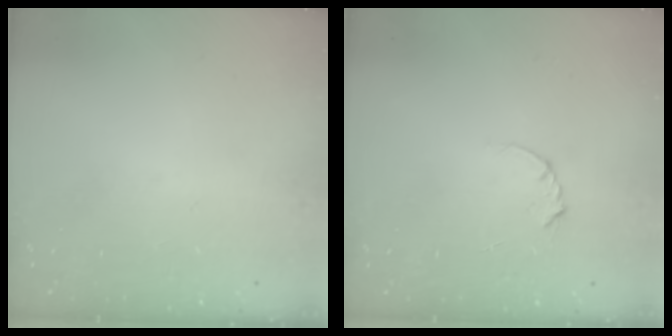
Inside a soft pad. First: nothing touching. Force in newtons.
{"total": 2.9, "press": 2.9, "slide": 0.3}